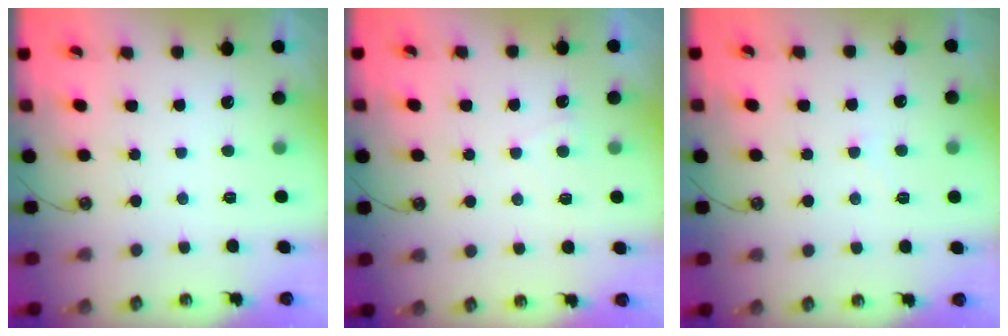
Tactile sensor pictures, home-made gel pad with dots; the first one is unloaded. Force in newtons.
{"total": 1.9, "press": 1.9, "slide": 0.4}
{"total": 1.3, "press": 1.2, "slide": 0.4}